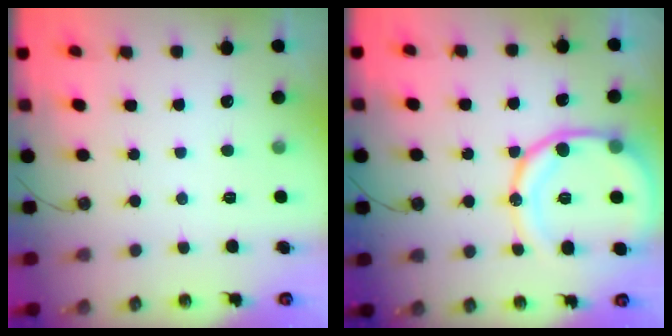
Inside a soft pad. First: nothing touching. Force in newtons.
{"total": 15.8, "press": 15.6, "slide": 1.9}